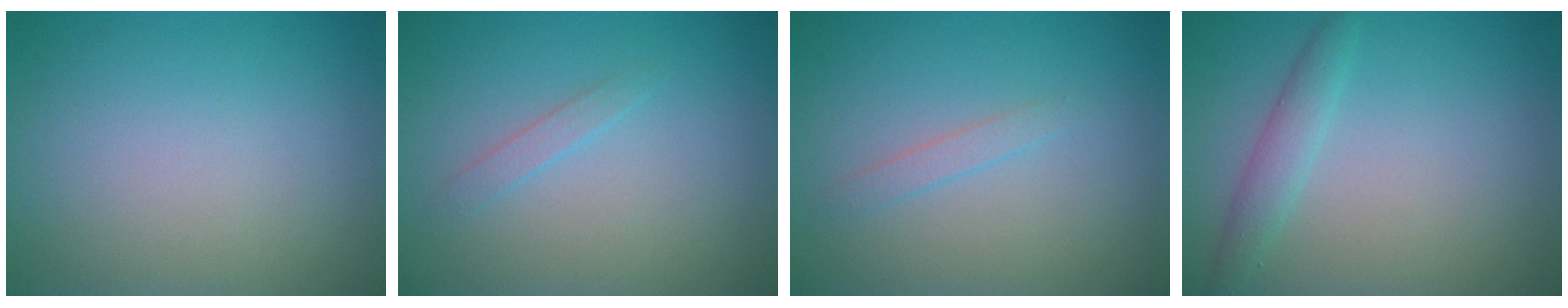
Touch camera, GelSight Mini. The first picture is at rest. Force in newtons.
{"total": 1.0, "press": 1.0, "slide": 0.0}
{"total": 1.0, "press": 1.0, "slide": 0.1}
{"total": 2.0, "press": 2.0, "slide": 0.3}